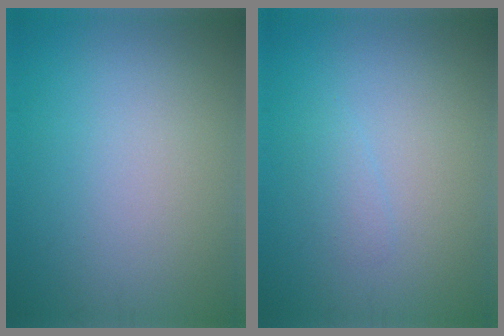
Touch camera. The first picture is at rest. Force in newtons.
{"total": 1.0, "press": 1.0, "slide": 0.1}